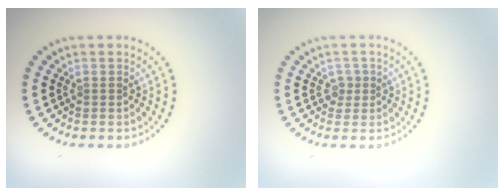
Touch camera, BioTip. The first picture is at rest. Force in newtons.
{"total": 1.2, "press": 0.9, "slide": 0.7}